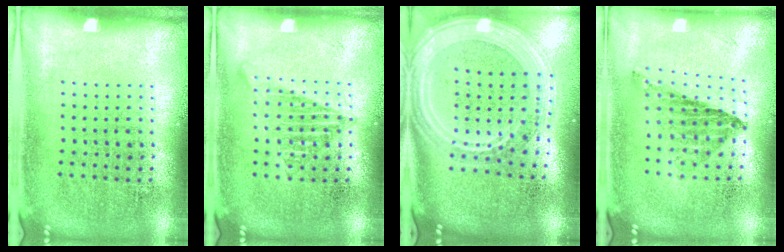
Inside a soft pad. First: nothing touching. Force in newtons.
{"total": 1.1, "press": 1.1, "slide": 0.1}
{"total": 3.1, "press": 2.5, "slide": 1.7}
{"total": 0.8, "press": 0.8, "slide": 0.0}